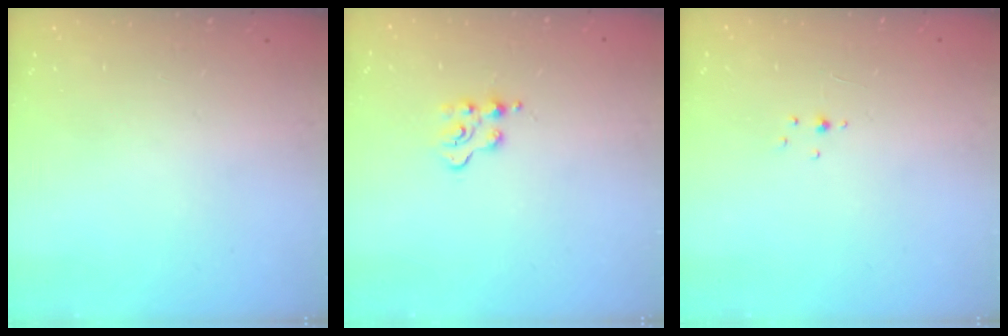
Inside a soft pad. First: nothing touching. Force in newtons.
{"total": 4.3, "press": 4.3, "slide": 0.5}
{"total": 2.9, "press": 2.8, "slide": 0.9}